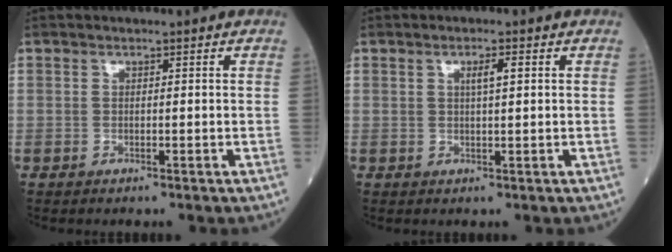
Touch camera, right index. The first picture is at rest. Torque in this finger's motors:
{"motor_torque": [0.57, 0.35, 0.29, 0.09]}